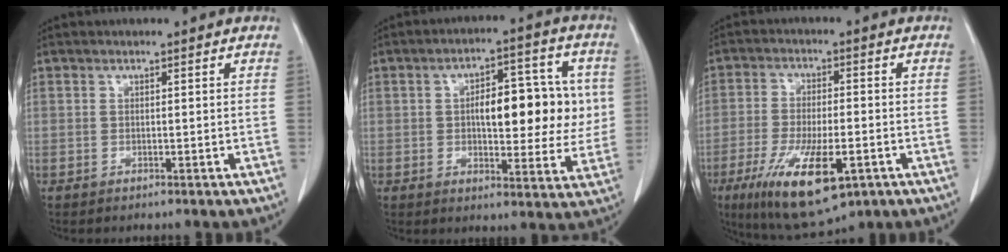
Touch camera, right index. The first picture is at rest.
{"total": 12.8, "force": [1.3, 5.5, 11.5], "torque": [-0.152, 0.029, 0.025]}
{"total": 14.1, "force": [-6.4, 4.3, 11.8], "torque": [-0.218, -0.023, -0.096]}